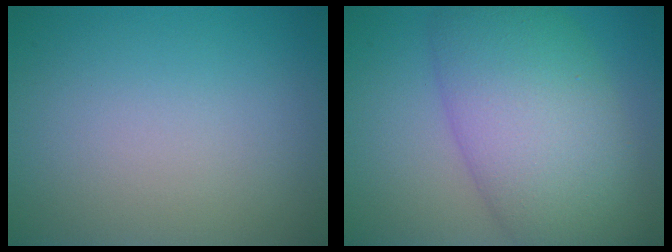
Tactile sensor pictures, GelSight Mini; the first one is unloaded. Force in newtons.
{"total": 10.4, "press": 10.4, "slide": 0.4}